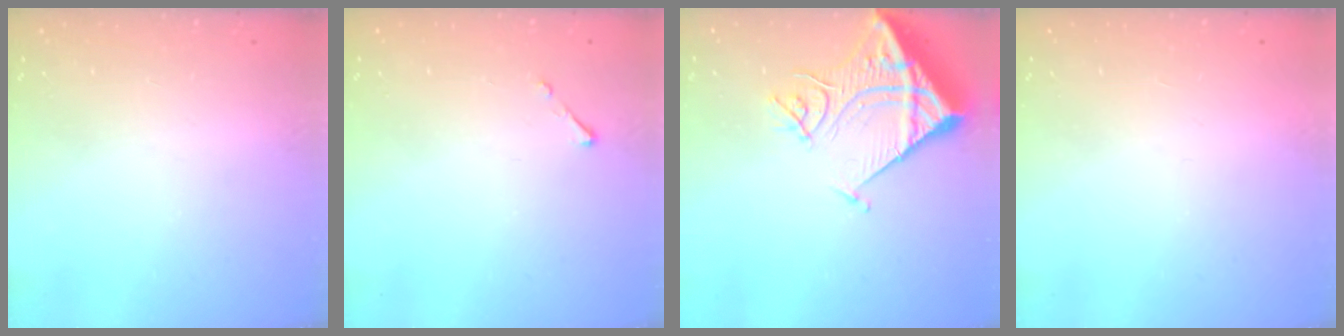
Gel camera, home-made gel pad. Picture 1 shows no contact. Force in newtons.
{"total": 2.5, "press": 2.5, "slide": 0.3}
{"total": 13.5, "press": 13.4, "slide": 1.8}
{"total": 1.5, "press": 1.5, "slide": 0.1}